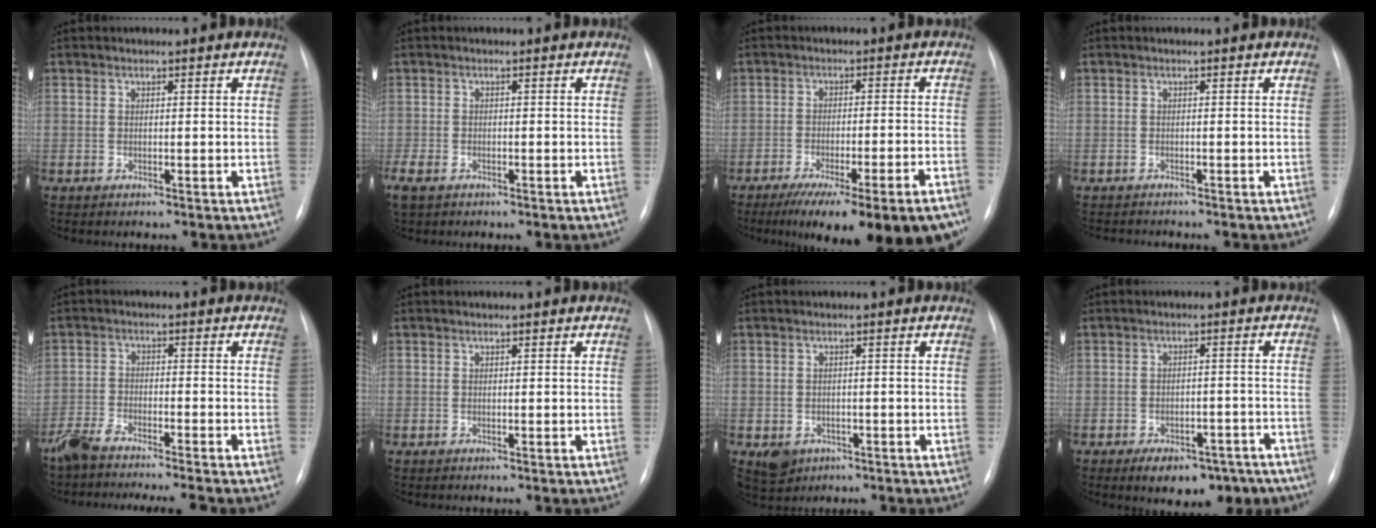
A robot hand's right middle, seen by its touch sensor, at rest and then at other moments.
{"total": 4.1, "force": [-2.7, 2.1, 2.3], "torque": [-0.050, -0.009, -0.043]}
{"total": 19.4, "force": [-14.3, 1.9, 12.9], "torque": [-0.137, -0.017, -0.200]}
{"total": 2.6, "force": [-2.5, 0.4, 0.5], "torque": [-0.003, -0.008, -0.034]}
{"total": 9.6, "force": [-8.6, 0.1, 4.3], "torque": [-0.066, -0.016, -0.141]}
{"total": 0.0}
{"total": 3.8, "force": [-1.7, 3.1, 1.4], "torque": [-0.023, 0.000, -0.015]}
{"total": 11.1, "force": [-8.0, 5.7, 5.2], "torque": [-0.048, 0.025, -0.103]}